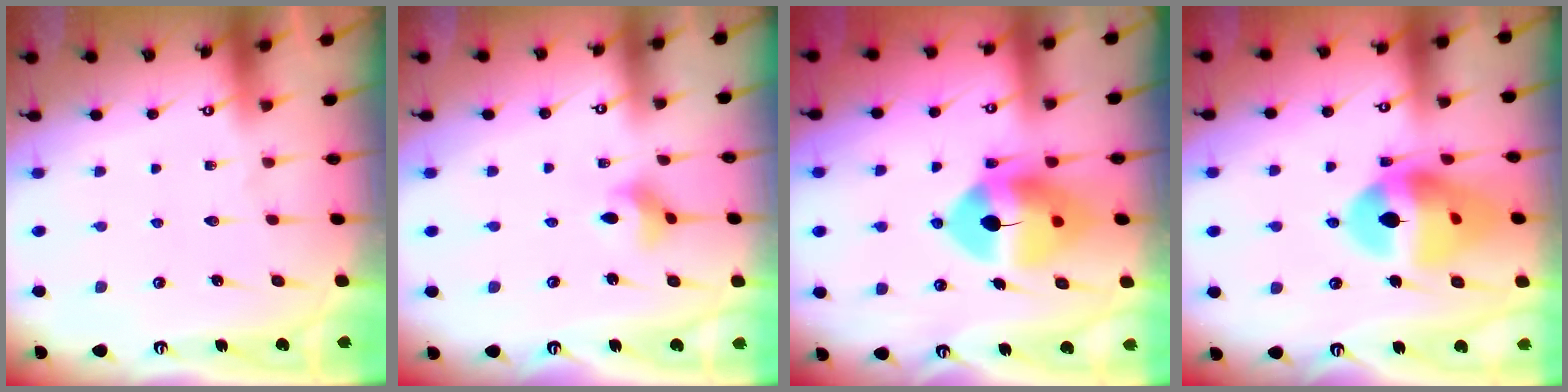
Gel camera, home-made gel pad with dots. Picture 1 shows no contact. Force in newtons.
{"total": 3.4, "press": 3.3, "slide": 0.5}
{"total": 13.1, "press": 12.9, "slide": 2.5}
{"total": 18.1, "press": 17.9, "slide": 2.5}